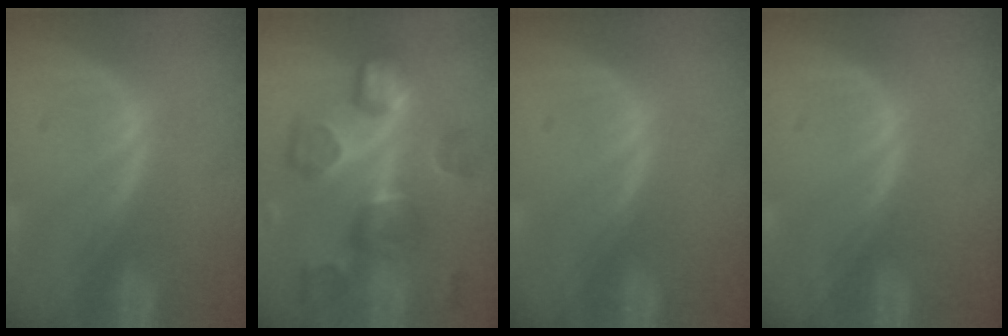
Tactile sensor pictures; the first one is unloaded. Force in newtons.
{"total": 9.6, "press": 9.5, "slide": 0.9}
{"total": 0.0}
{"total": 0.0}